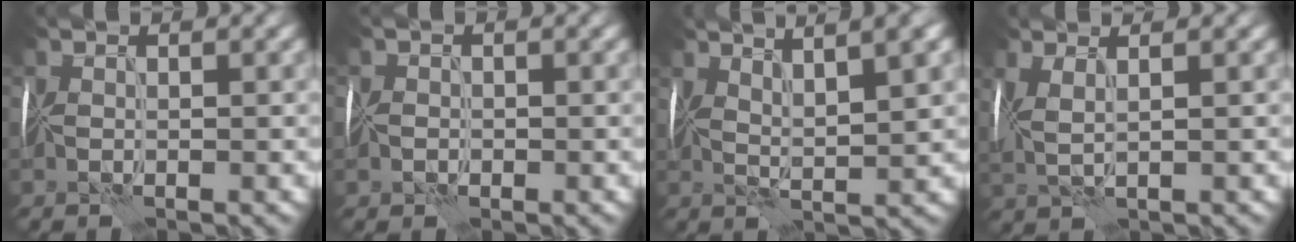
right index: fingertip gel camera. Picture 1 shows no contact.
{"total": 1.1, "force": [-0.7, 0.8, 0.1], "torque": [0.000, -0.001, -0.017]}
{"total": 5.4, "force": [3.4, 0.8, 4.1], "torque": [-0.058, 0.018, 0.047]}
{"total": 2.9, "force": [1.1, 0.9, 2.5], "torque": [-0.059, 0.006, 0.026]}